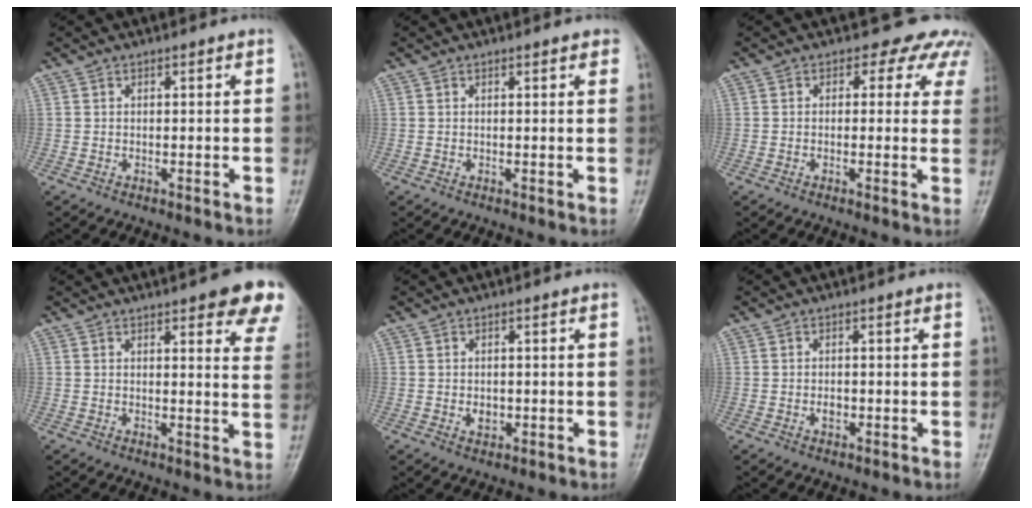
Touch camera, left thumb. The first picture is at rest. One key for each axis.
{"total": 1.6, "fx": 1.1, "fy": 0.6, "fz": 1.0, "tx": -0.006, "ty": 0.000, "tz": 0.009}
{"total": 6.5, "fx": 4.7, "fy": 4.3, "fz": 1.5, "tx": 0.024, "ty": -0.010, "tz": 0.025}
{"total": 13.4, "fx": 8.7, "fy": 3.8, "fz": 9.5, "tx": -0.085, "ty": -0.032, "tz": 0.086}
{"total": 2.1, "fx": -0.3, "fy": 1.6, "fz": 1.3, "tx": -0.011, "ty": 0.001, "tz": 0.000}
{"total": 1.5, "fx": -0.4, "fy": 1.1, "fz": 1.0, "tx": -0.010, "ty": 0.003, "tz": -0.006}